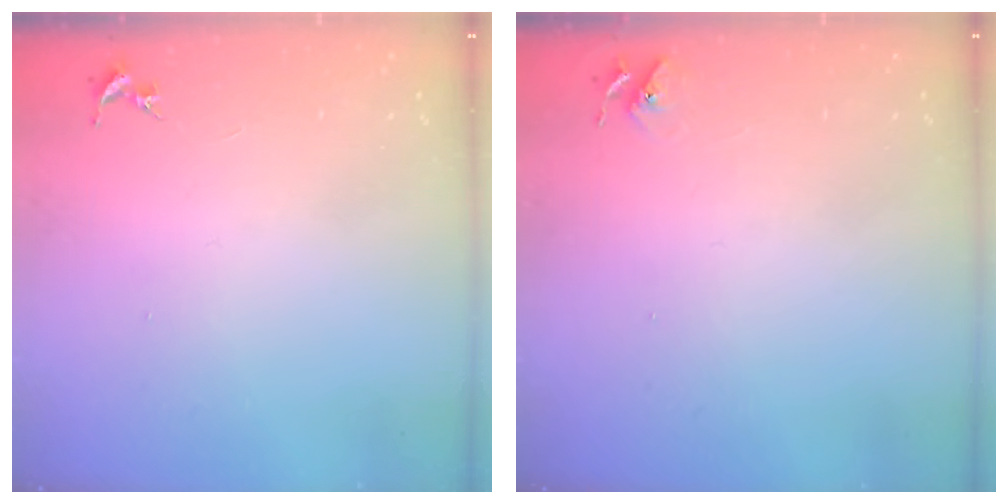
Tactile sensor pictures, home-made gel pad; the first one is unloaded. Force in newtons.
{"total": 5.8, "press": 5.8, "slide": 0.7}